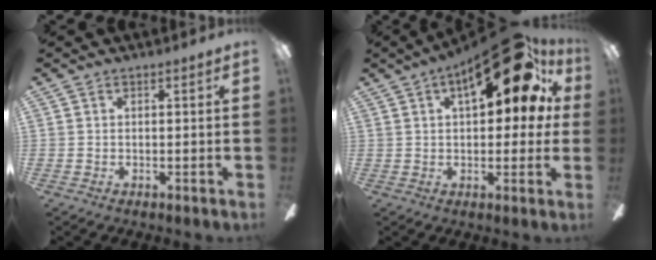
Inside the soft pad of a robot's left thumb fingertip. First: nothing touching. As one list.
[{"total": 20.6, "force": [9.4, 8.3, 16.4], "torque": [-0.226, -0.035, 0.144]}]